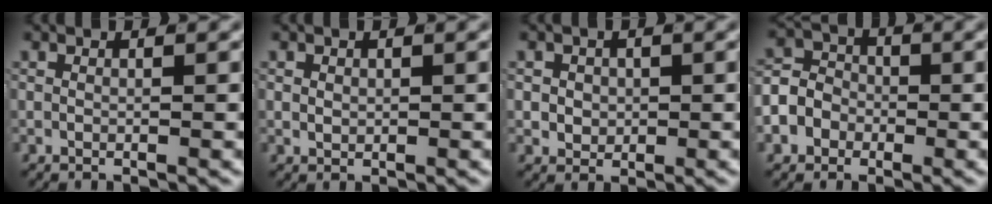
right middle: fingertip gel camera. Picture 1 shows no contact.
{"total": 0.7, "force": [0.2, 0.5, 0.4], "torque": [-0.013, -0.006, 0.011]}
{"total": 2.4, "force": [0.0, 2.2, 1.1], "torque": [-0.016, -0.004, 0.002]}
{"total": 6.4, "force": [-1.3, 5.7, 2.6], "torque": [-0.057, -0.010, -0.026]}